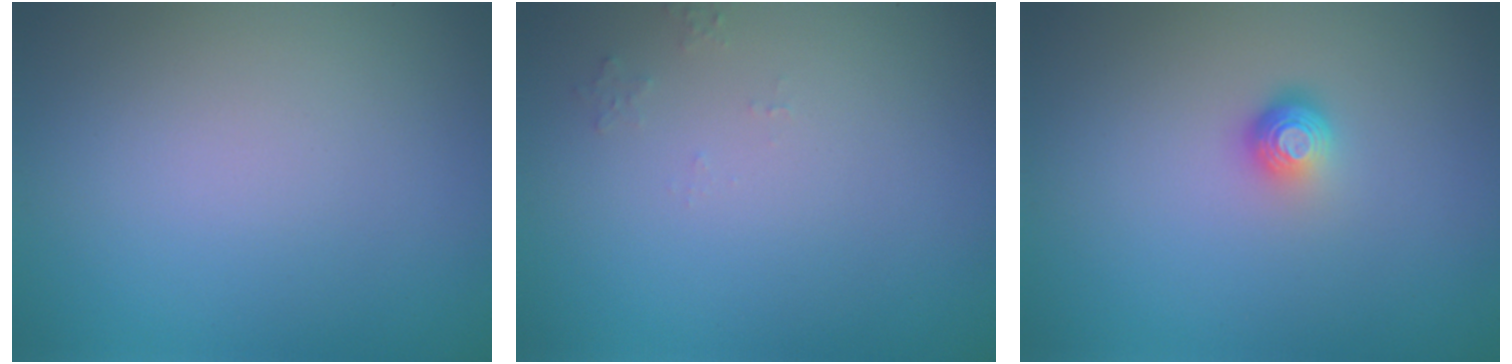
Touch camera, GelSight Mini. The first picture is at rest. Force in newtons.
{"total": 0.8, "press": 0.7, "slide": 0.2}
{"total": 1.8, "press": 1.2, "slide": 1.3}